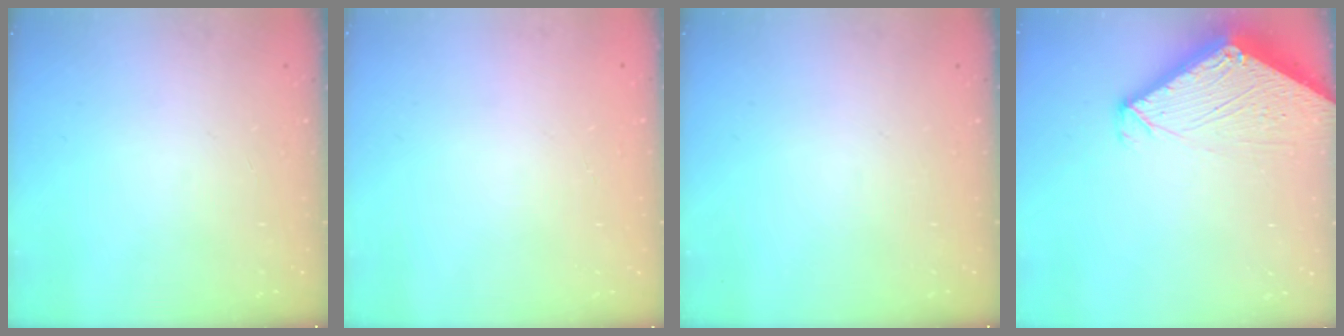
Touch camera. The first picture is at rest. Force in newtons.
{"total": 0.0}
{"total": 0.0}
{"total": 5.3, "press": 5.3, "slide": 0.3}